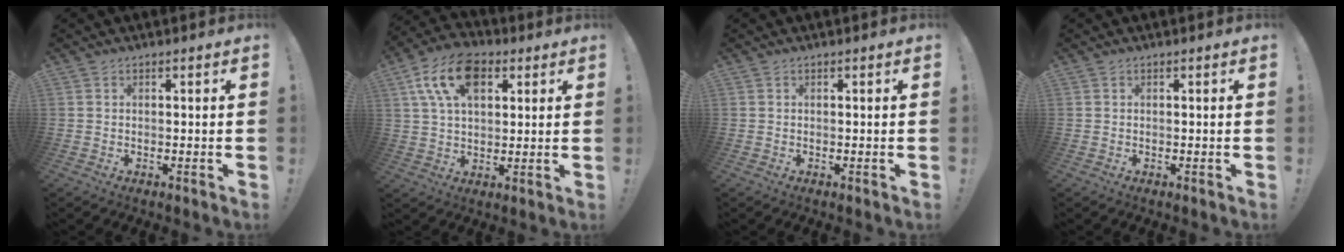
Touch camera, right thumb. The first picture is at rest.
{"total": 15.2, "force": [6.2, 9.3, 10.3], "torque": [-0.183, -0.005, 0.116]}
{"total": 0.0}
{"total": 0.0}